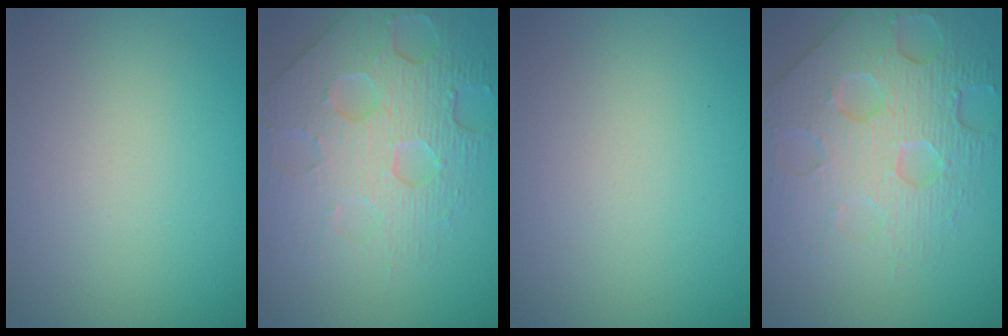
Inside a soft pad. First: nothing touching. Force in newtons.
{"total": 7.3, "press": 5.7, "slide": 4.6}
{"total": 0.0}
{"total": 7.3, "press": 5.7, "slide": 4.6}